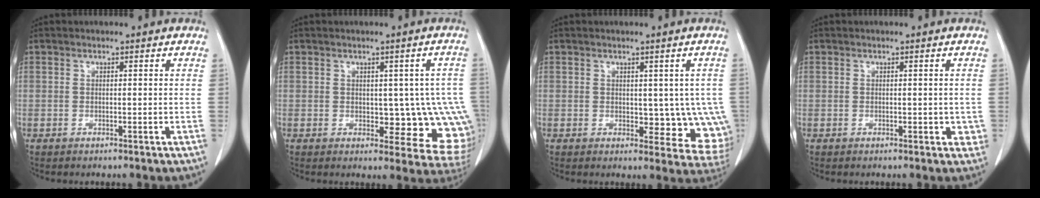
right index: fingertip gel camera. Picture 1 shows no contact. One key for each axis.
{"total": 9.5, "fx": -0.6, "fy": 4.3, "fz": 8.4, "tx": -0.081, "ty": 0.006, "tz": 0.001}
{"total": 7.9, "fx": 0.0, "fy": 4.6, "fz": 6.4, "tx": -0.048, "ty": 0.001, "tz": 0.009}
{"total": 2.2, "fx": -0.2, "fy": 1.4, "fz": 1.6, "tx": -0.010, "ty": 0.005, "tz": 0.000}